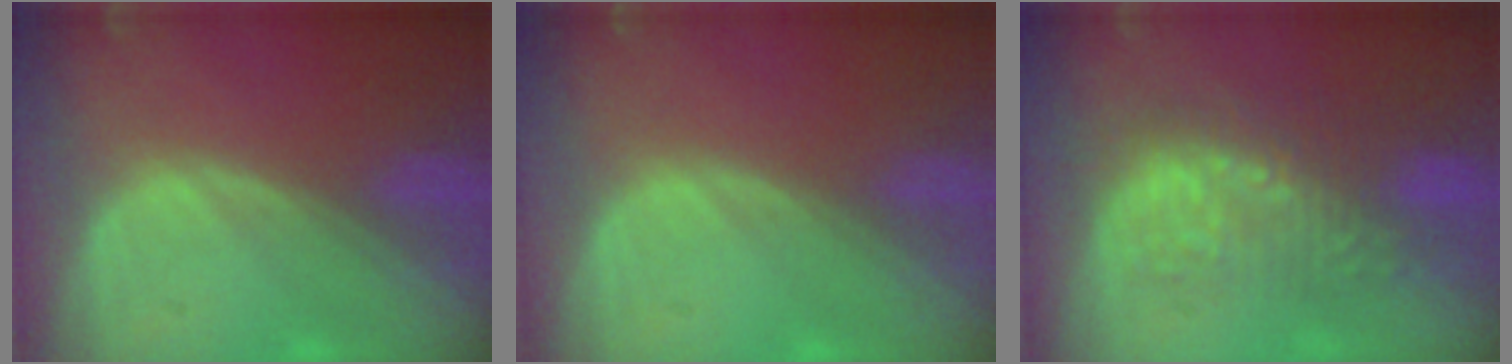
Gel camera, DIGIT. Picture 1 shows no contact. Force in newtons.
{"total": 0.0}
{"total": 9.5, "press": 8.8, "slide": 3.5}